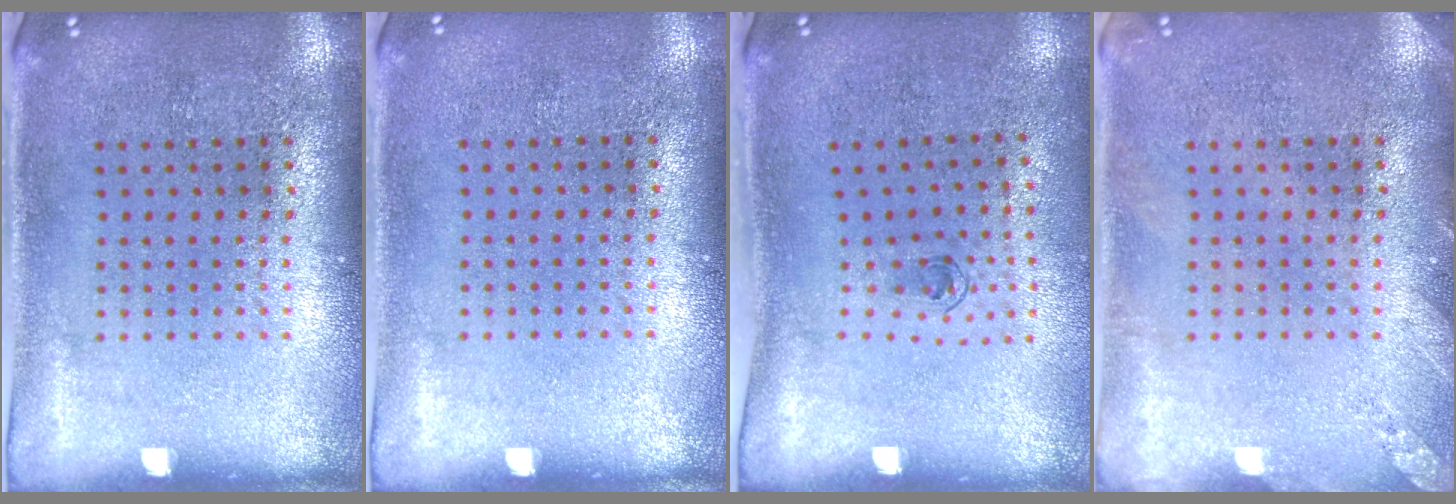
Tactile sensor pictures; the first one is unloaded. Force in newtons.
{"total": 0.0}
{"total": 0.6, "press": 0.3, "slide": 0.5}
{"total": 1.3, "press": 1.3, "slide": 0.2}